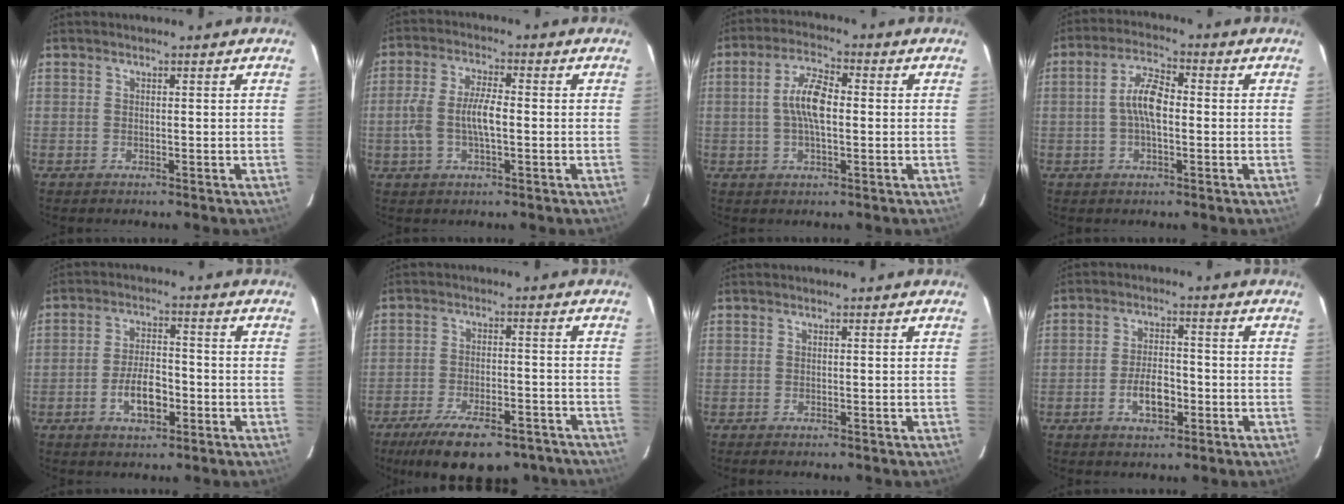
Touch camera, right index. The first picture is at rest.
{"total": 7.5, "force": [-1.1, 2.8, 6.8], "torque": [-0.141, 0.008, -0.020]}
{"total": 7.3, "force": [0.0, 2.7, 6.7], "torque": [-0.131, 0.013, -0.001]}
{"total": 6.4, "force": [-0.5, 2.5, 5.9], "torque": [-0.116, 0.015, -0.011]}
{"total": 7.0, "force": [-2.8, 3.1, 5.6], "torque": [-0.113, 0.005, -0.045]}
{"total": 18.2, "force": [-13.6, 6.8, 10.0], "torque": [-0.188, -0.023, -0.193]}
{"total": 0.9, "force": [-0.8, 0.2, 0.3], "torque": [-0.004, -0.001, -0.015]}
{"total": 6.1, "force": [-2.5, 2.9, 4.8], "torque": [-0.099, 0.004, -0.039]}